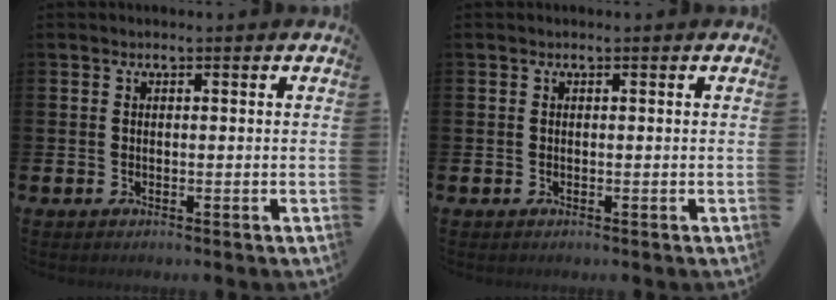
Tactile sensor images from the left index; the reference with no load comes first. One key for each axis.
{"total": 0.0}